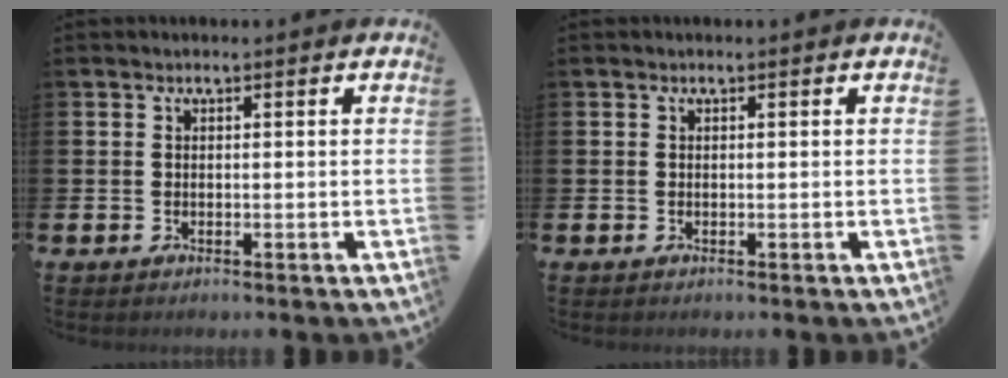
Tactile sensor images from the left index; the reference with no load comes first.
{"total": 0.0}